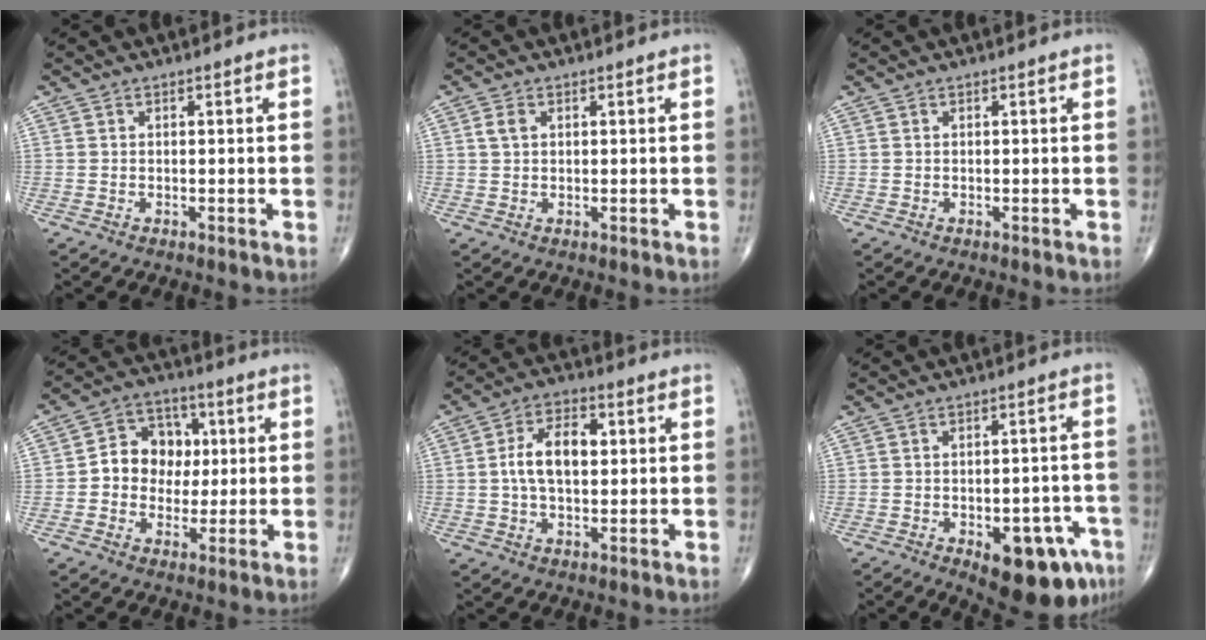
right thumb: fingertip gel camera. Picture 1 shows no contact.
{"total": 2.1, "force": [0.7, 1.5, 1.4], "torque": [-0.028, 0.005, 0.014]}
{"total": 0.0}
{"total": 10.4, "force": [0.6, 8.7, 5.7], "torque": [-0.040, 0.020, 0.000]}
{"total": 9.2, "force": [0.9, 5.3, 7.6], "torque": [-0.130, 0.015, 0.012]}
{"total": 14.1, "force": [-6.8, 6.3, 10.6], "torque": [-0.099, 0.032, -0.077]}